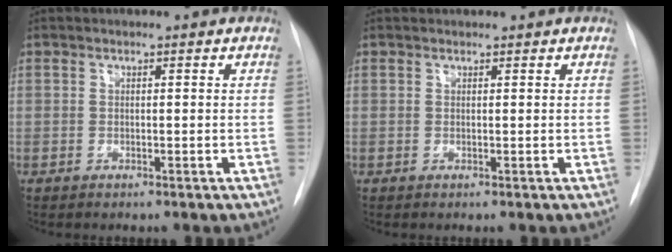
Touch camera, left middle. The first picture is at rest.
{"total": 1.1, "force": [1.1, 0.3, 0.1], "torque": [-0.004, 0.020, 0.021]}